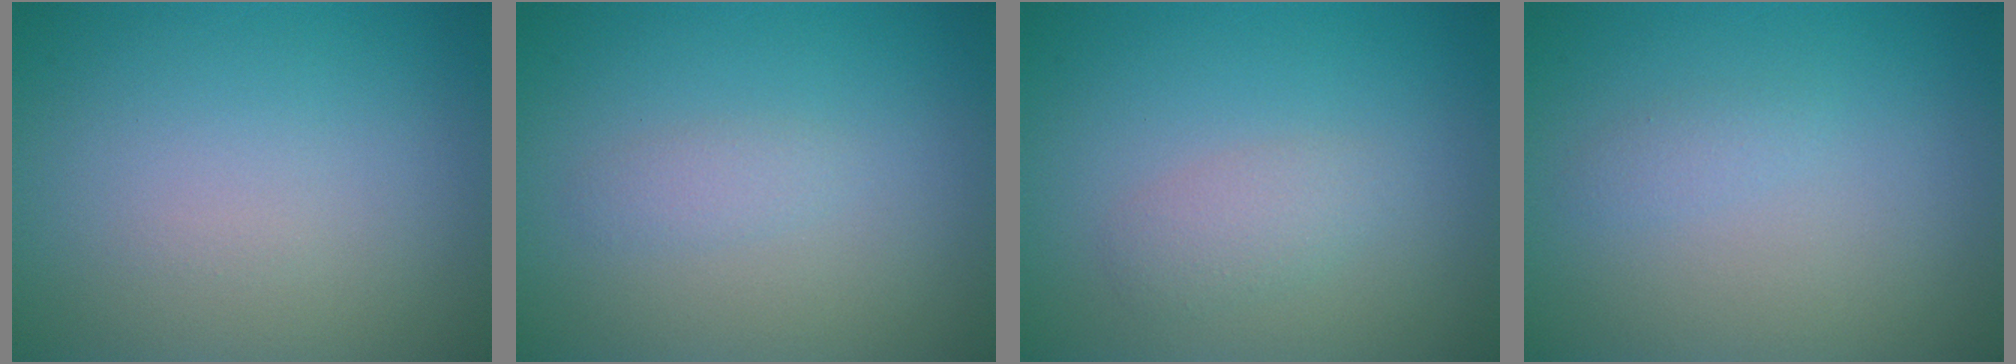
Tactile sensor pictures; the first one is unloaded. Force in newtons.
{"total": 1.0, "press": 1.0, "slide": 0.0}
{"total": 1.8, "press": 1.8, "slide": 0.0}
{"total": 0.8, "press": 0.7, "slide": 0.1}